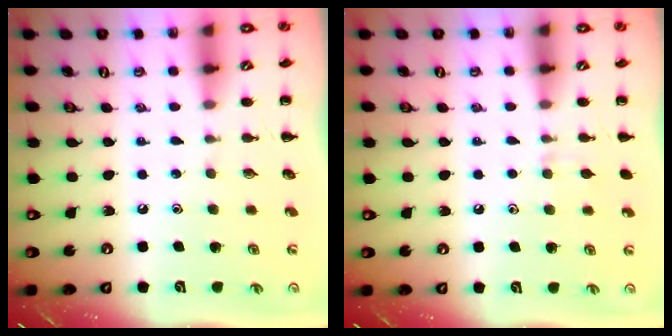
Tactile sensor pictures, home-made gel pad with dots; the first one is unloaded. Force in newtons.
{"total": 6.2, "press": 5.8, "slide": 2.2}